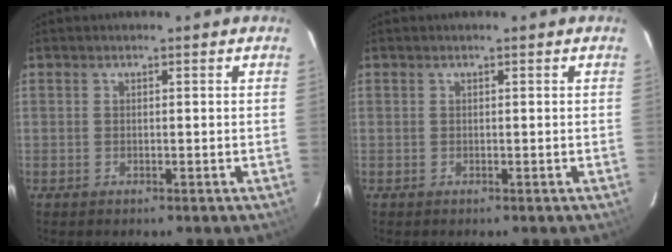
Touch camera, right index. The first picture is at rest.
{"total": 0.0}